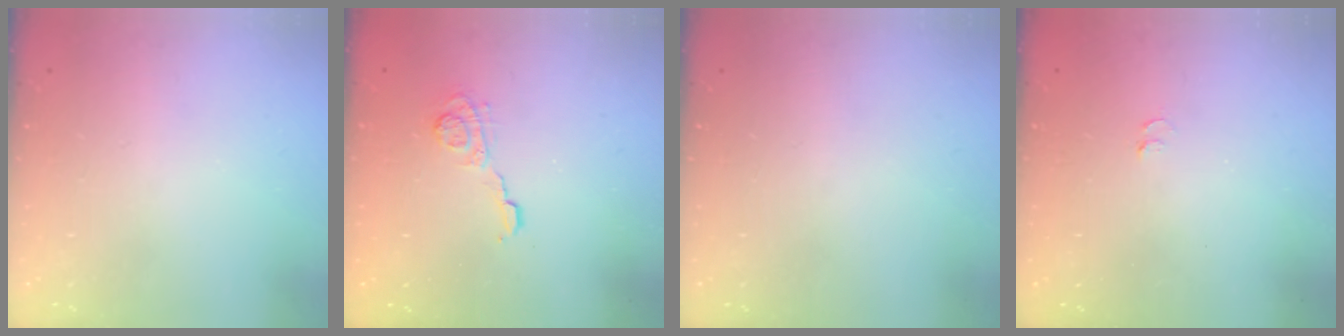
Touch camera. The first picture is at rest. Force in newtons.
{"total": 5.8, "press": 5.7, "slide": 0.8}
{"total": 0.0}
{"total": 3.3, "press": 3.2, "slide": 0.7}